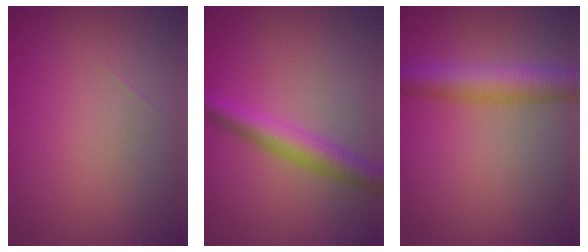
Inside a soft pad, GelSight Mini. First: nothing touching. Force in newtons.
{"total": 4.2, "press": 4.2, "slide": 0.1}
{"total": 6.1, "press": 6.1, "slide": 0.1}